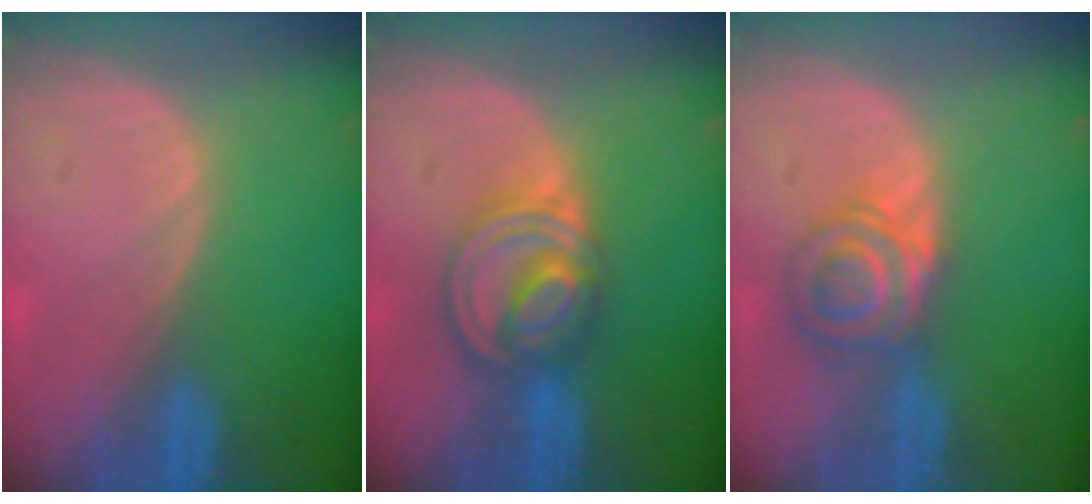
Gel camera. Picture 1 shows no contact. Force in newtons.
{"total": 7.9, "press": 6.9, "slide": 3.8}
{"total": 6.4, "press": 5.6, "slide": 3.0}